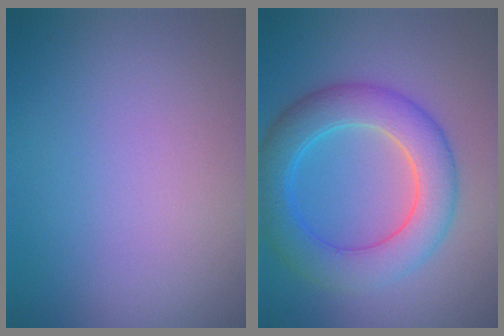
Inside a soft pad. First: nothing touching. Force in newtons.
{"total": 6.6, "press": 6.6, "slide": 0.3}